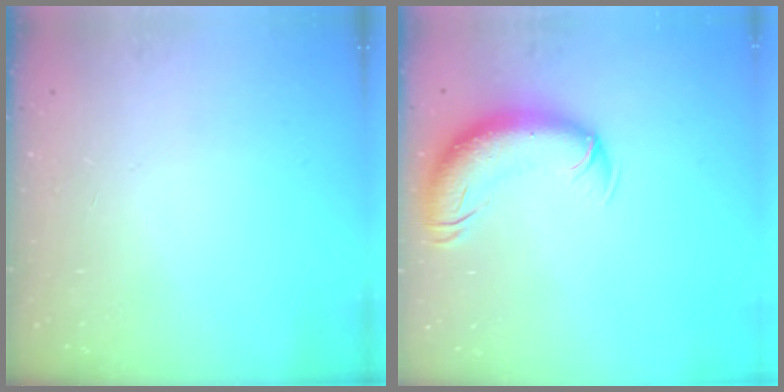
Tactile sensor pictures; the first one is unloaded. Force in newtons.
{"total": 11.3, "press": 10.9, "slide": 3.0}